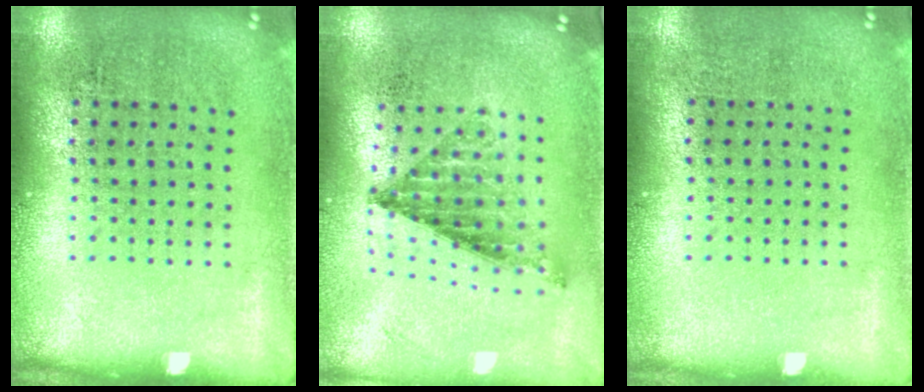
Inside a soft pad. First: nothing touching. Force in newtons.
{"total": 0.9, "press": 0.8, "slide": 0.3}
{"total": 0.0}